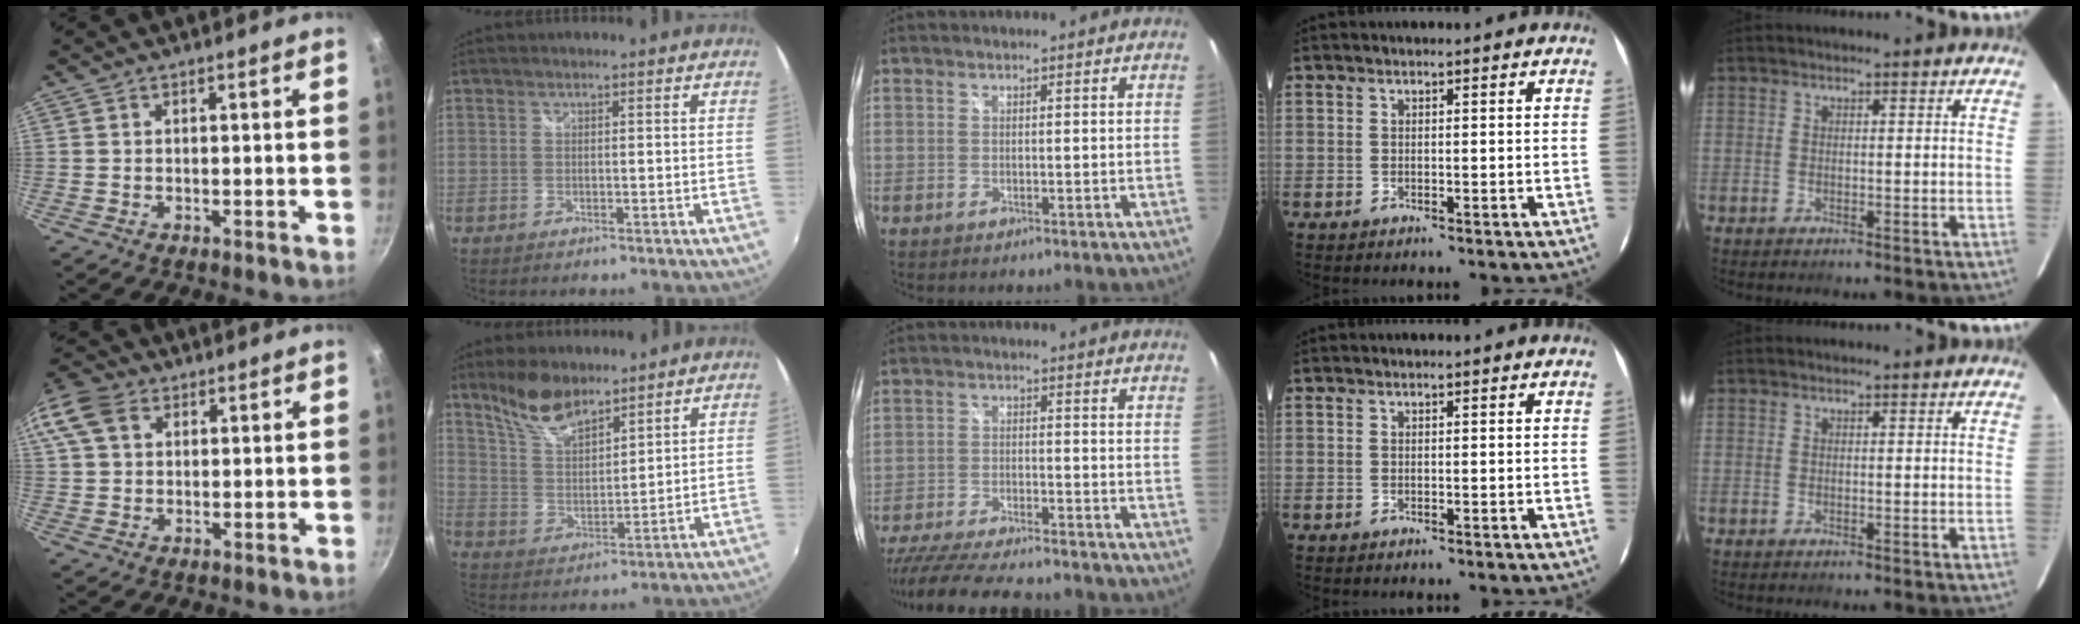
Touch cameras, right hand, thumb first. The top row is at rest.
{"thumb": {"total": 13.0, "force": [4.7, 9.7, 7.3], "torque": [-0.162, 0.025, 0.079]}, "index": {"total": 9.5, "force": [7.6, 3.2, 4.7], "torque": [-0.090, 0.007, 0.153]}, "middle": {"total": 17.9, "force": [-15.5, 3.0, 8.4], "torque": [-0.171, -0.034, -0.250]}}